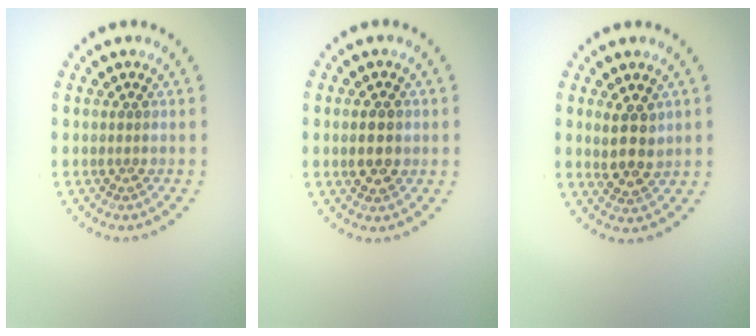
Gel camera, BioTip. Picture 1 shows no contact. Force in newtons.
{"total": 2.5, "press": 2.5, "slide": 0.2}
{"total": 3.0, "press": 2.7, "slide": 1.2}